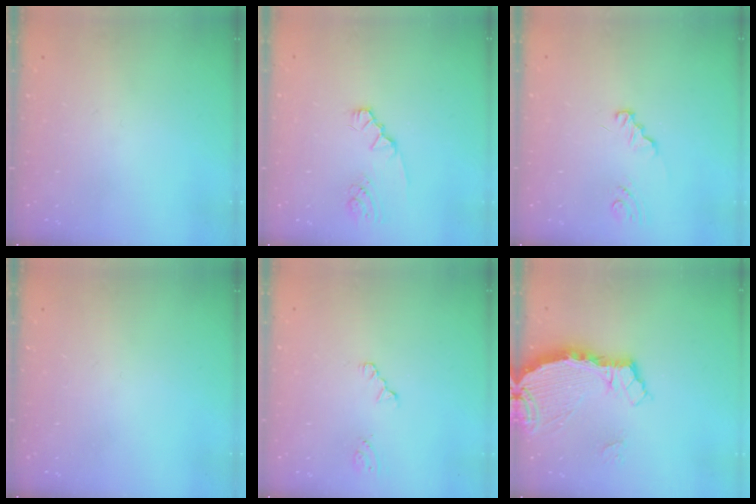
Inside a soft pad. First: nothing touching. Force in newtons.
{"total": 2.2, "press": 2.2, "slide": 0.4}
{"total": 1.2, "press": 1.2, "slide": 0.1}
{"total": 0.0}
{"total": 0.7, "press": 0.7, "slide": 0.2}
{"total": 6.4, "press": 6.4, "slide": 0.8}